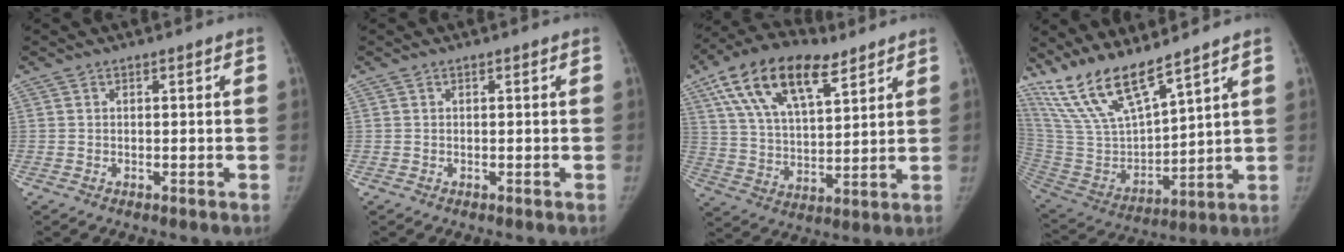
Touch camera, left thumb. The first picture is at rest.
{"total": 0.0}
{"total": 18.8, "force": [10.1, 8.9, 13.1], "torque": [-0.212, -0.017, 0.181]}
{"total": 16.0, "force": [12.9, 3.3, 8.9], "torque": [-0.161, -0.063, 0.273]}